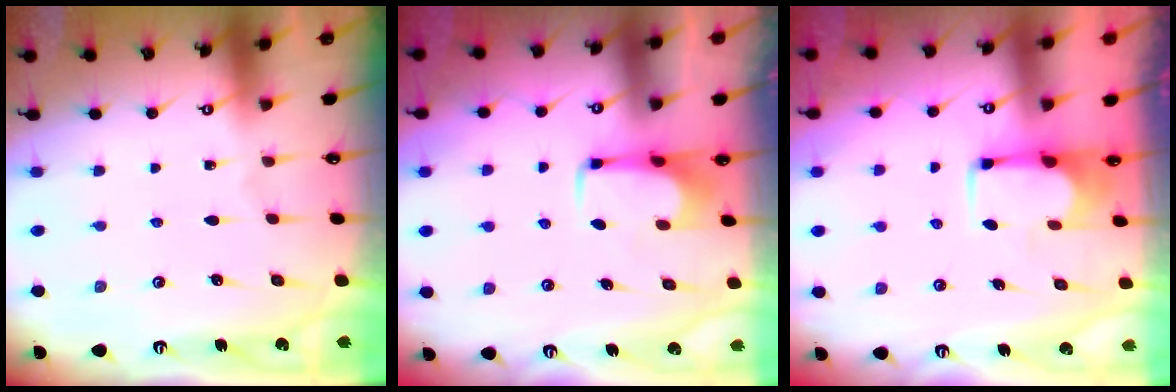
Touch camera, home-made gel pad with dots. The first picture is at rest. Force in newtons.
{"total": 1.6, "press": 1.5, "slide": 0.3}
{"total": 1.8, "press": 1.7, "slide": 0.5}